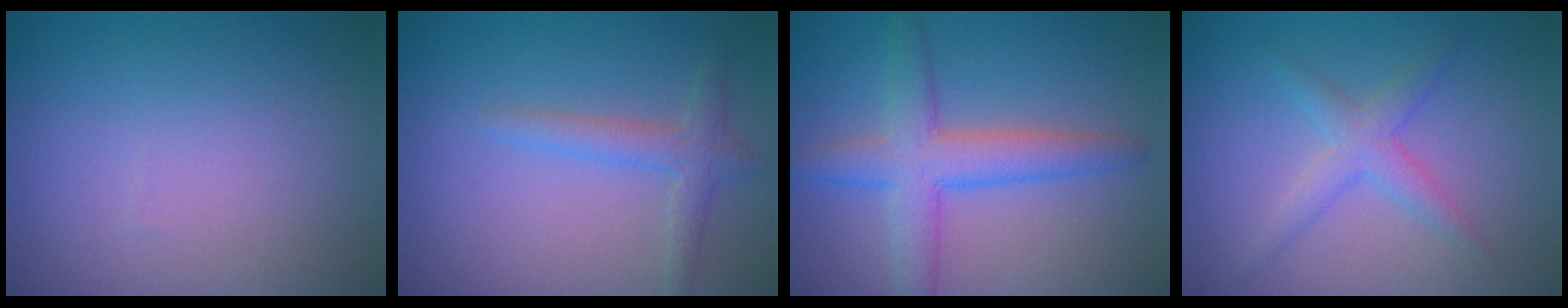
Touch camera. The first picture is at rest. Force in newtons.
{"total": 2.2, "press": 2.2, "slide": 0.1}
{"total": 5.0, "press": 5.0, "slide": 0.2}
{"total": 2.6, "press": 2.6, "slide": 0.1}